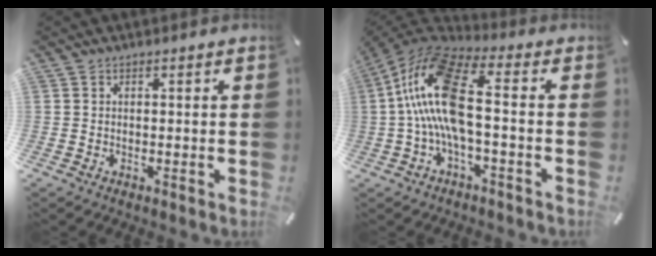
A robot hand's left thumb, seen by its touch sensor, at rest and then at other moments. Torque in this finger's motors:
{"motor_torque": [-0.63, 2.86, 2.77, 0.00, 0.82]}